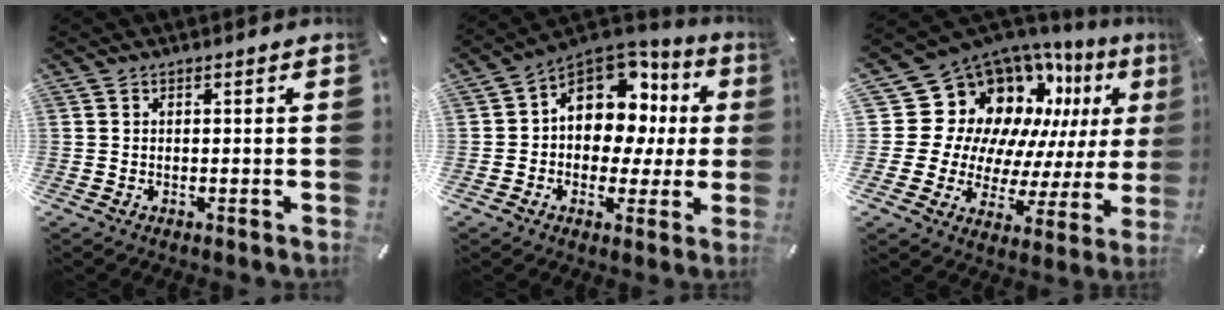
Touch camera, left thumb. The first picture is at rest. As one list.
[{"total": 13.3, "force": [3.8, 10.2, 7.6], "torque": [-0.118, -0.028, 0.074]}, {"total": 17.5, "force": [9.7, 13.1, 6.3], "torque": [-0.096, -0.111, 0.202]}]